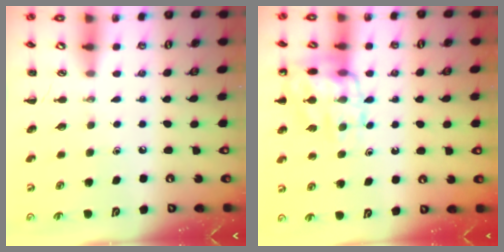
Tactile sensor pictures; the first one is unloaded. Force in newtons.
{"total": 13.8, "press": 13.7, "slide": 1.5}